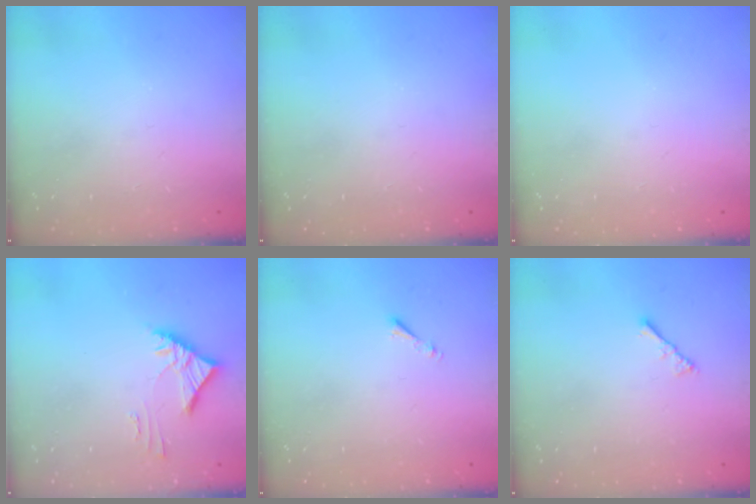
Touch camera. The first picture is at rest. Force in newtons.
{"total": 0.0}
{"total": 0.0}
{"total": 3.6, "press": 3.5, "slide": 0.9}
{"total": 0.8, "press": 0.7, "slide": 0.3}
{"total": 2.2, "press": 2.1, "slide": 0.5}